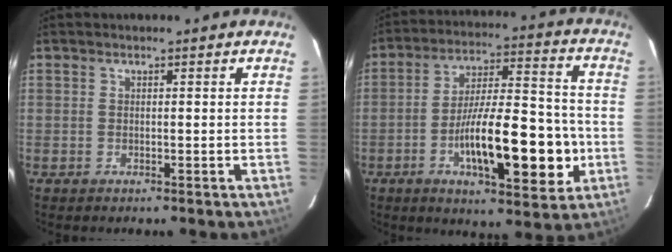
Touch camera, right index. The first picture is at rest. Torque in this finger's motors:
{"motor_torque": [1.61, -0.53, 1.05, 0.21]}